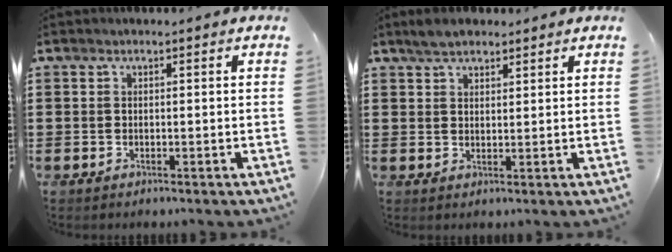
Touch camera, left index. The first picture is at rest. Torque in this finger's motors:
{"motor_torque": [0.88, -1.03, 0.09, 0.03]}